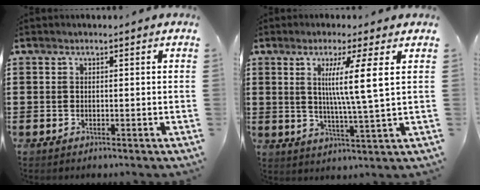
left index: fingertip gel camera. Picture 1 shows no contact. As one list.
[{"total": 7.9, "force": [2.4, -0.5, 7.5], "torque": [-0.142, -0.006, 0.033]}]